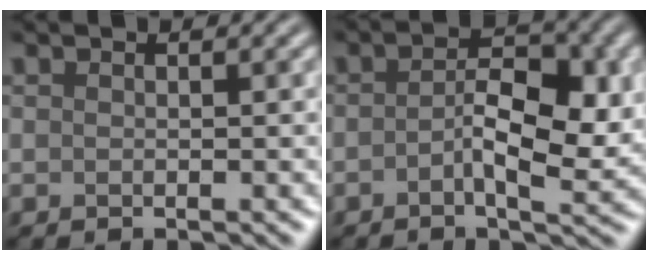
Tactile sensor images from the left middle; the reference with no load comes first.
{"total": 5.4, "force": [-0.5, 2.2, 4.8], "torque": [-0.079, -0.003, -0.012]}